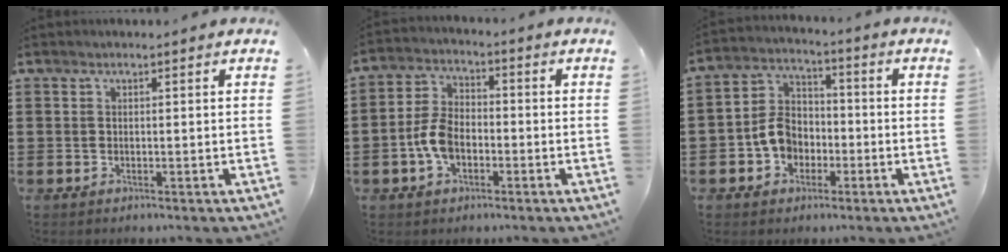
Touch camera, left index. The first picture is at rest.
{"total": 6.3, "force": [-2.0, 3.9, 4.6], "torque": [-0.122, 0.000, -0.048]}
{"total": 6.7, "force": [-2.3, 5.3, 3.3], "torque": [-0.087, 0.014, -0.049]}